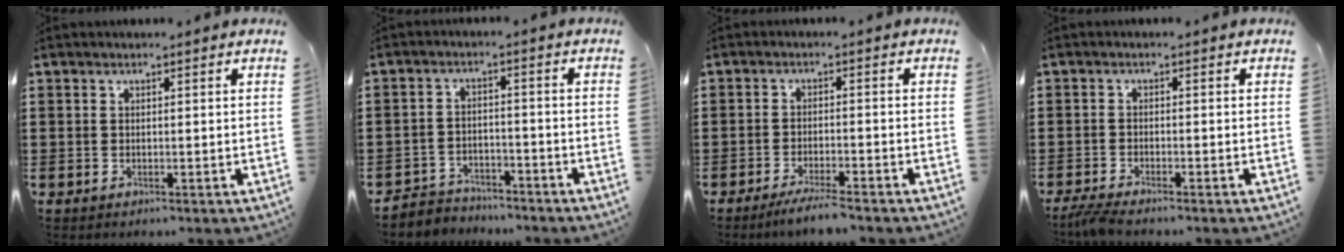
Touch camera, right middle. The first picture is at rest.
{"total": 3.4, "force": [-3.3, 0.9, -0.3], "torque": [-0.005, 0.003, -0.073]}
{"total": 3.4, "force": [-3.0, -0.1, 1.6], "torque": [-0.032, -0.004, -0.058]}
{"total": 2.3, "force": [-2.1, 0.0, 1.0], "torque": [-0.031, -0.005, -0.043]}